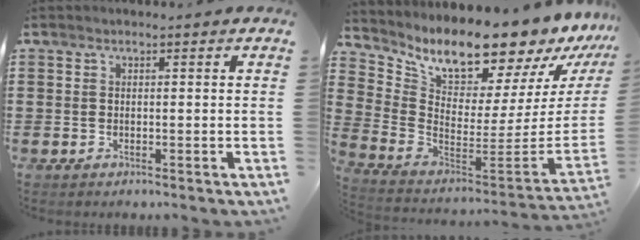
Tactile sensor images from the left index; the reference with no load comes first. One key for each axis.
{"total": 11.7, "fx": 10.7, "fy": 2.2, "fz": 4.3, "tx": -0.106, "ty": -0.101, "tz": 0.177}